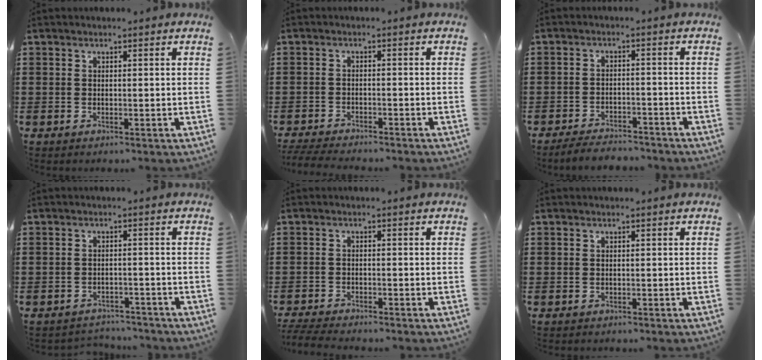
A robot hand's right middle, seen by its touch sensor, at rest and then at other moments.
{"total": 3.1, "force": [-3.0, 0.2, 0.6], "torque": [-0.019, -0.004, -0.065]}
{"total": 3.6, "force": [-3.5, 0.5, 0.3], "torque": [-0.008, 0.004, -0.074]}
{"total": 2.5, "force": [-2.5, 0.4, -0.2], "torque": [-0.005, -0.001, -0.054]}
{"total": 3.1, "force": [-3.1, 0.1, 0.6], "torque": [-0.026, -0.007, -0.068]}
{"total": 0.5, "force": [-0.4, 0.3, -0.1], "torque": [0.001, 0.003, -0.011]}